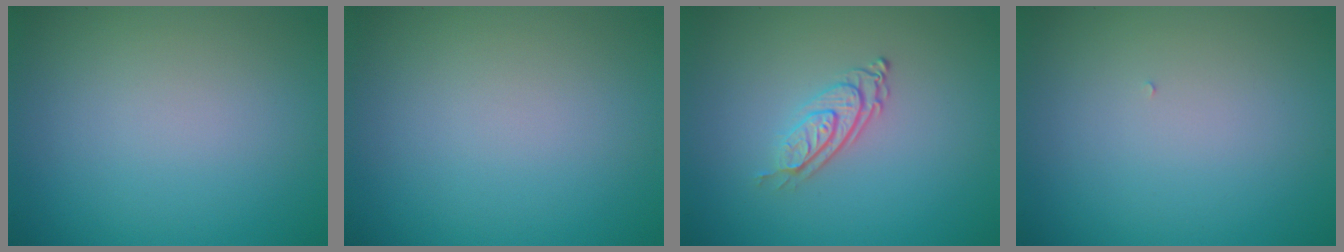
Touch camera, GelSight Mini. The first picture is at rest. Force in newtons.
{"total": 0.0}
{"total": 3.0, "press": 2.0, "slide": 2.3}
{"total": 0.0}